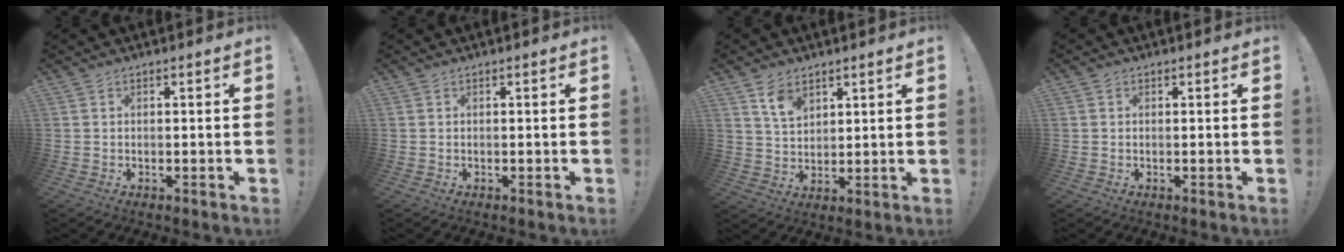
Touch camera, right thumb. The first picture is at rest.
{"total": 0.0}
{"total": 7.2, "force": [4.7, 4.3, 3.4], "torque": [-0.052, -0.022, 0.086]}
{"total": 0.0}